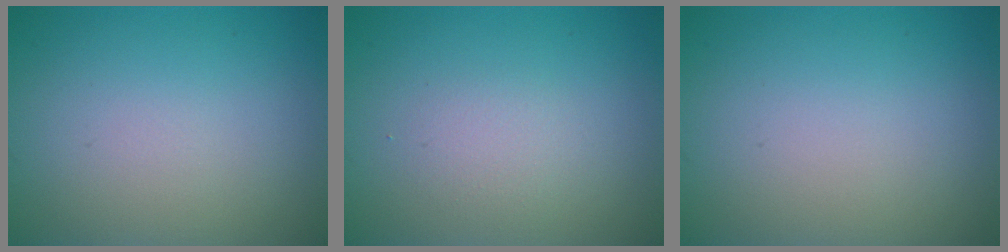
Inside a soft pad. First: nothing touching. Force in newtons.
{"total": 1.4, "press": 1.4, "slide": 0.0}
{"total": 0.0}